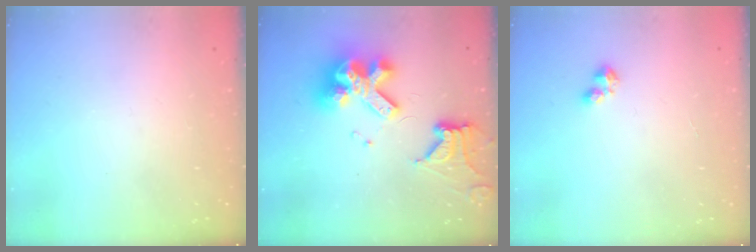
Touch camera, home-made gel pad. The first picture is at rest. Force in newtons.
{"total": 17.8, "press": 17.7, "slide": 1.8}
{"total": 2.3, "press": 2.3, "slide": 0.4}